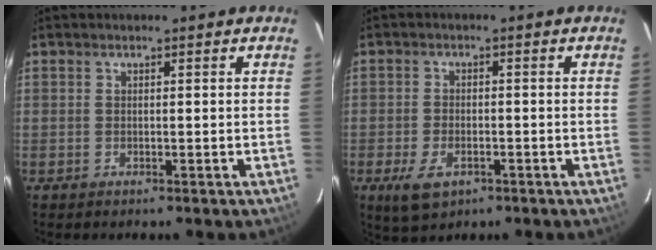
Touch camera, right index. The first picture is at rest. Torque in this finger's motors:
{"motor_torque": [0.58, -0.51, 0.08, 0.04]}